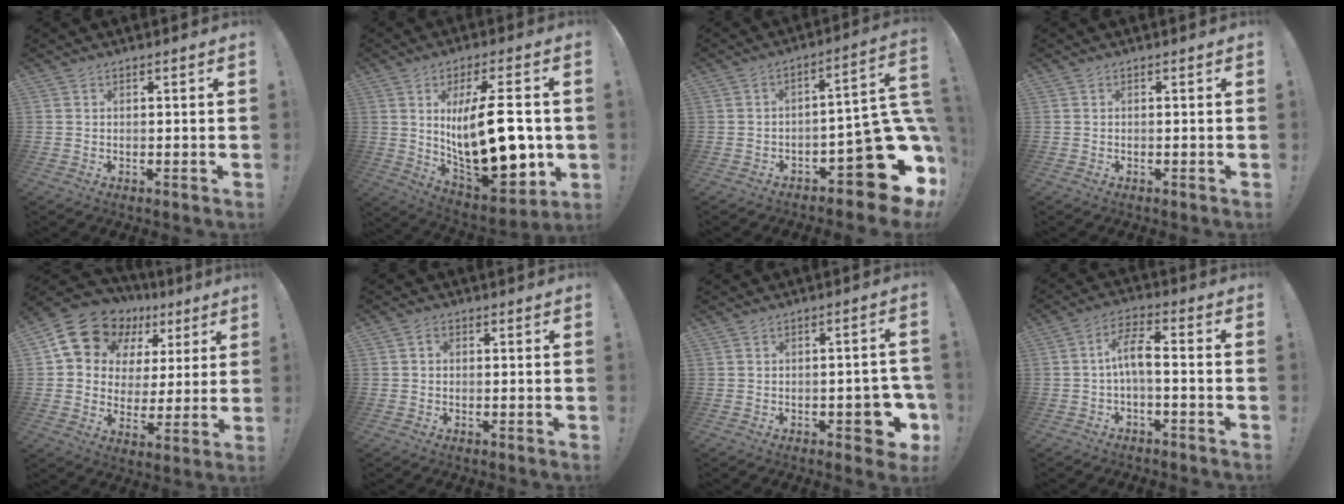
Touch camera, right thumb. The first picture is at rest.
{"total": 22.5, "force": [1.6, 8.9, 20.7], "torque": [-0.343, -0.023, 0.032]}
{"total": 18.9, "force": [-7.1, 7.2, 16.0], "torque": [-0.183, 0.030, -0.104]}
{"total": 0.0}
{"total": 16.1, "force": [9.4, 10.8, 7.3], "torque": [-0.114, -0.056, 0.180]}
{"total": 1.6, "force": [0.0, 1.3, 0.9], "torque": [-0.014, 0.005, -0.001]}
{"total": 7.7, "force": [-3.2, 3.7, 6.0], "torque": [-0.061, 0.013, -0.047]}
{"total": 7.8, "force": [-0.9, 2.7, 7.2], "torque": [-0.134, 0.012, -0.017]}